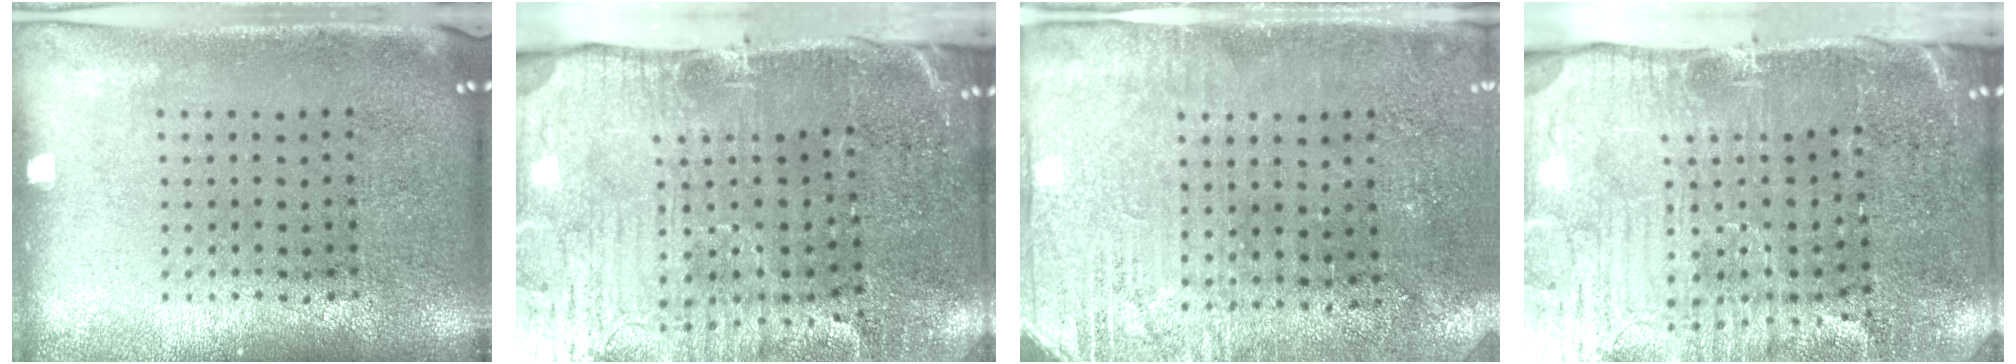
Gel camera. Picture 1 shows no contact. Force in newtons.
{"total": 5.2, "press": 4.3, "slide": 2.9}
{"total": 2.8, "press": 2.6, "slide": 1.0}
{"total": 5.3, "press": 4.4, "slide": 2.9}